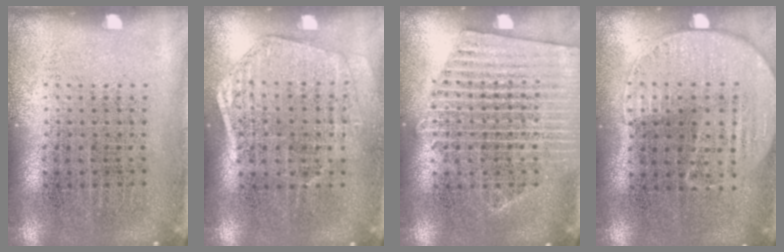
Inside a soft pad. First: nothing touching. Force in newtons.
{"total": 1.5, "press": 1.4, "slide": 0.5}
{"total": 1.7, "press": 1.6, "slide": 0.4}
{"total": 1.2, "press": 1.0, "slide": 0.6}